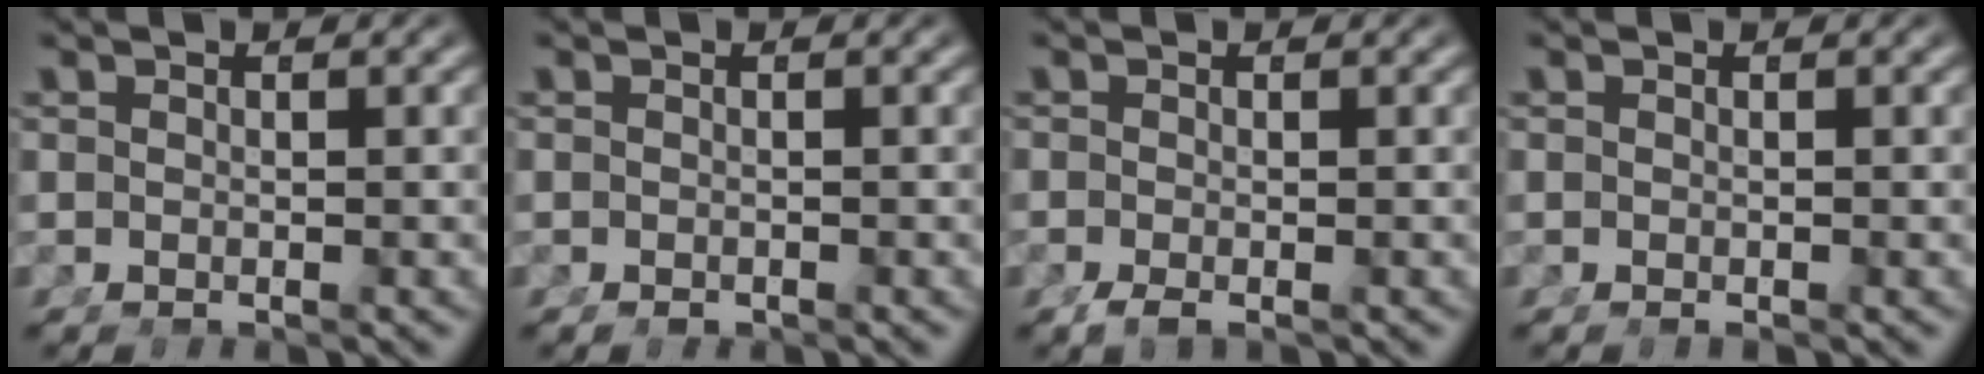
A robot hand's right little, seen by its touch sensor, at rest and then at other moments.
{"total": 0.6, "force": [-0.5, -0.1, 0.1], "torque": [-0.003, -0.008, -0.005]}
{"total": 1.2, "force": [-1.0, 0.1, 0.7], "torque": [-0.010, -0.008, -0.012]}
{"total": 0.0}